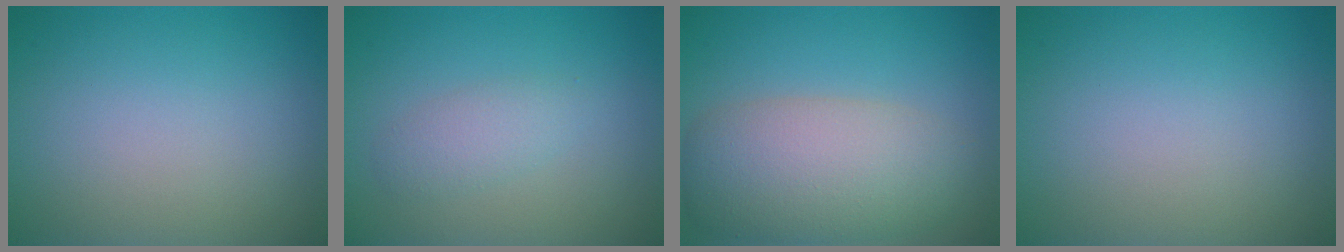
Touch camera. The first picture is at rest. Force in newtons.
{"total": 1.9, "press": 1.9, "slide": 0.0}
{"total": 7.5, "press": 7.5, "slide": 0.3}
{"total": 0.0}